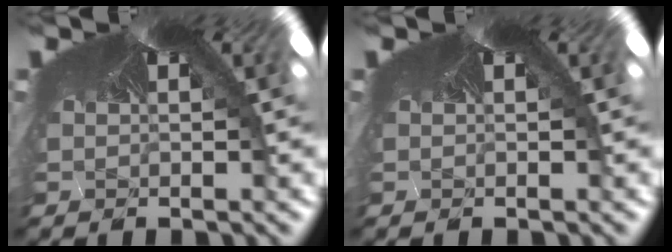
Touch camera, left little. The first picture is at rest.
{"total": 0.0}